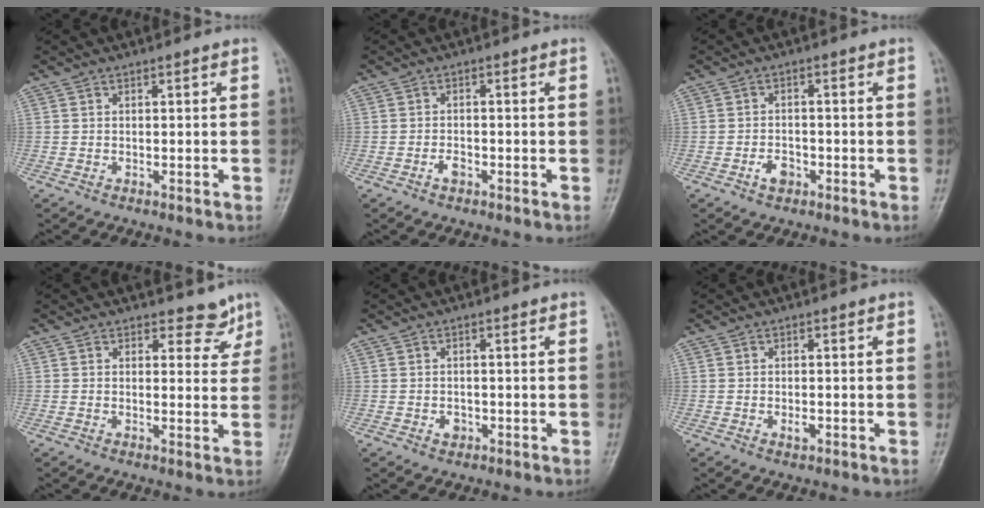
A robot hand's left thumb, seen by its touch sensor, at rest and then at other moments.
{"total": 1.9, "force": [-1.0, 1.1, 1.1], "torque": [-0.018, 0.005, -0.021]}
{"total": 3.1, "force": [-1.5, 2.1, 1.7], "torque": [-0.021, 0.009, -0.026]}
{"total": 4.0, "force": [3.3, 2.3, 0.6], "torque": [0.019, -0.026, 0.035]}
{"total": 1.7, "force": [-0.5, 1.4, 0.8], "torque": [-0.004, 0.003, -0.006]}
{"total": 1.4, "force": [-0.4, 0.8, 1.0], "torque": [-0.014, -0.001, -0.006]}